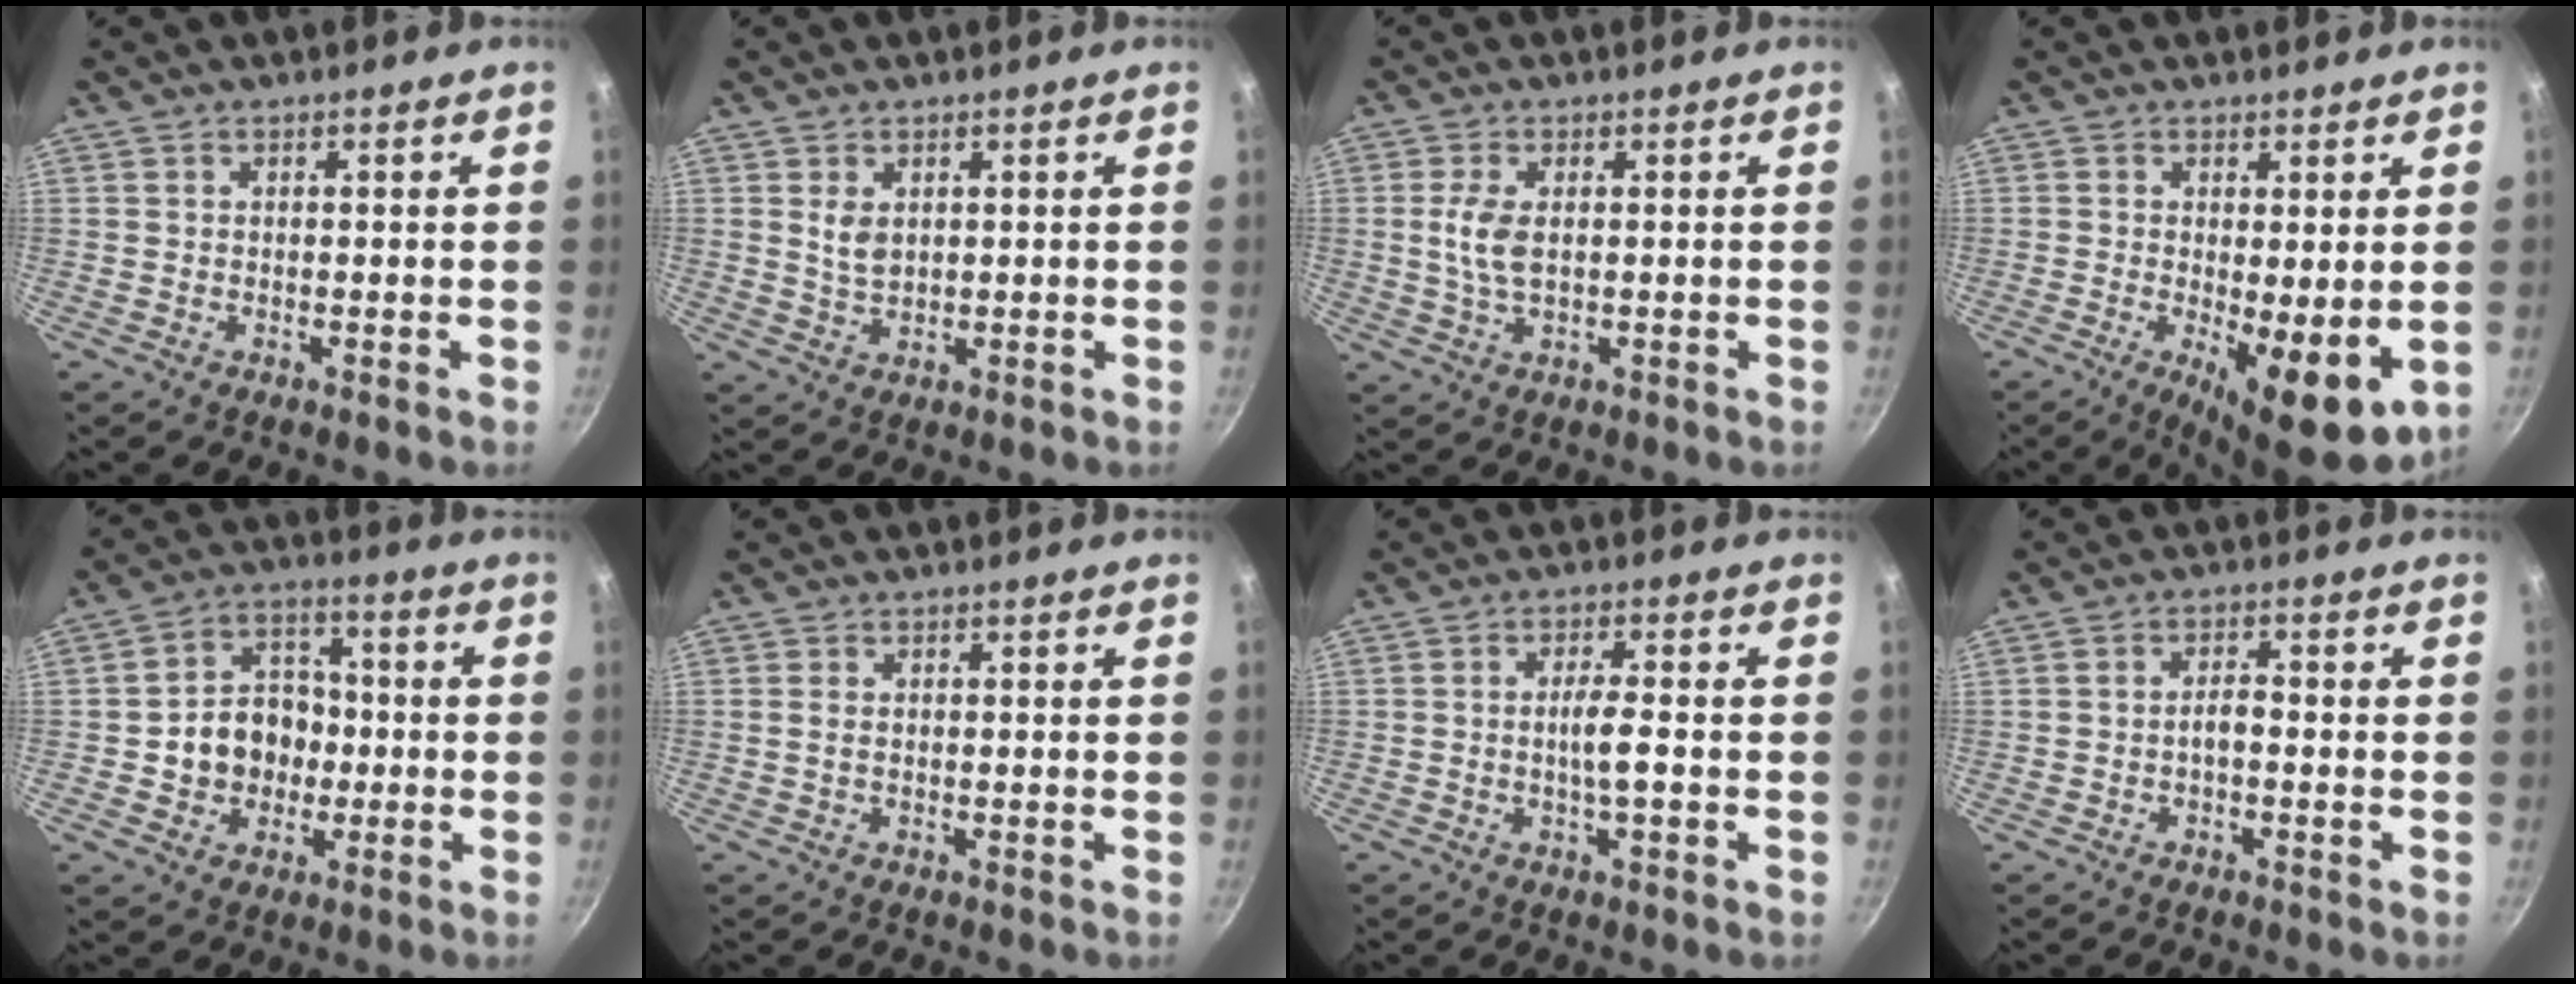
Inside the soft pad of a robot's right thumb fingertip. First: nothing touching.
{"total": 3.4, "force": [1.1, 2.1, 2.4], "torque": [-0.041, -0.008, 0.023]}
{"total": 5.0, "force": [0.5, 2.5, 4.3], "torque": [-0.093, 0.001, 0.009]}
{"total": 9.5, "force": [-1.3, 3.1, 8.9], "torque": [-0.114, -0.011, -0.006]}
{"total": 5.3, "force": [-1.0, 4.8, 2.2], "torque": [0.004, 0.015, -0.020]}
{"total": 0.9, "force": [0.0, 0.5, 0.8], "torque": [-0.016, 0.001, -0.002]}
{"total": 4.4, "force": [-0.9, 0.7, 4.2], "torque": [-0.078, 0.009, -0.018]}
{"total": 2.3, "force": [-0.9, 0.9, 1.9], "torque": [-0.027, 0.017, -0.016]}